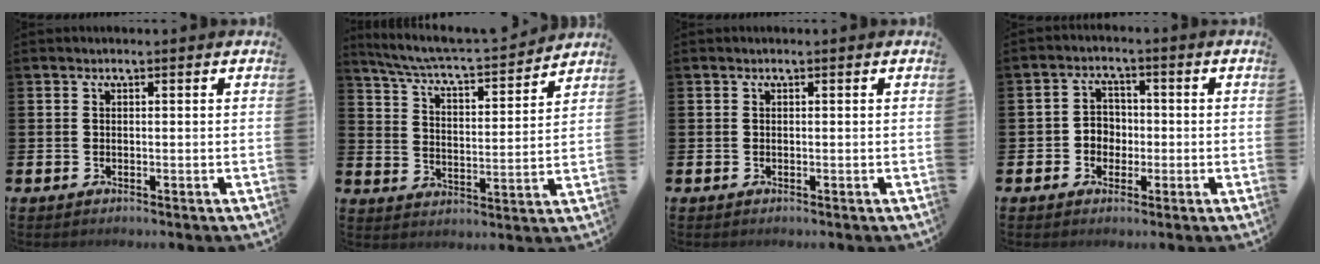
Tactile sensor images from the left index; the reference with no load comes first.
{"total": 6.2, "force": [5.9, 0.2, 1.7], "torque": [-0.062, -0.051, 0.097]}
{"total": 0.0}
{"total": 3.2, "force": [-0.7, 2.9, 1.1], "torque": [-0.017, 0.002, -0.022]}